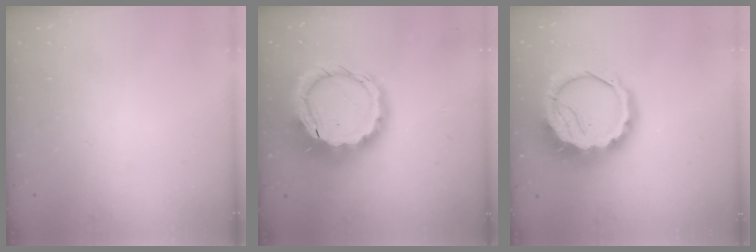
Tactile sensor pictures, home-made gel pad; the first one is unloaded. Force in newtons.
{"total": 16.5, "press": 16.2, "slide": 3.0}
{"total": 17.1, "press": 16.7, "slide": 3.8}